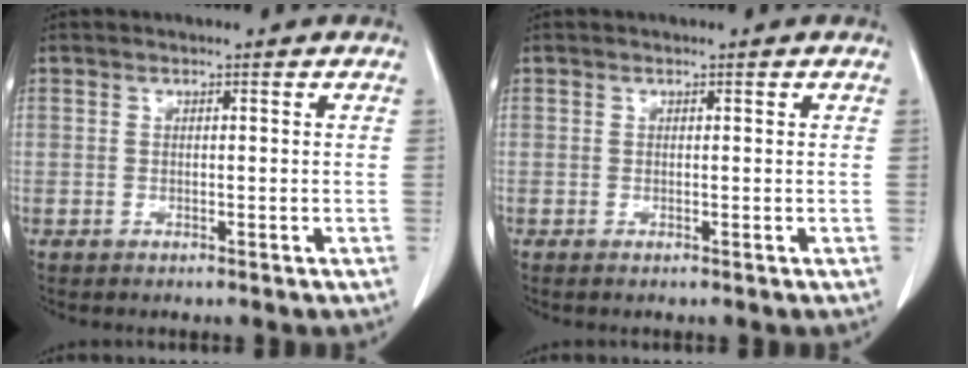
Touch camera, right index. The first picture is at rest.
{"total": 0.6, "force": [-0.2, 0.4, 0.5], "torque": [-0.018, -0.001, -0.001]}